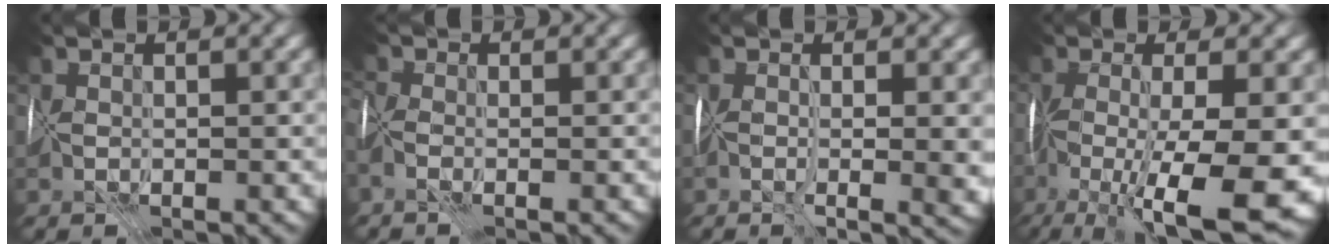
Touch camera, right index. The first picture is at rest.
{"total": 3.1, "force": [-2.1, 1.4, 1.9], "torque": [-0.032, 0.004, -0.035]}
{"total": 5.6, "force": [-0.5, 1.9, 5.2], "torque": [-0.074, -0.011, 0.003]}
{"total": 12.6, "force": [-5.0, 2.8, 11.2], "torque": [-0.211, -0.024, -0.080]}